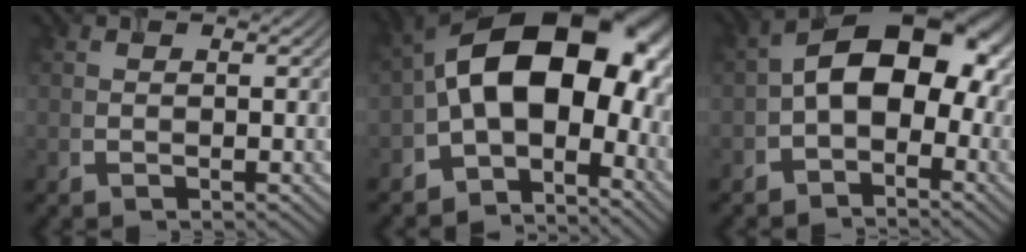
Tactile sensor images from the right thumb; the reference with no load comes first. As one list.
[{"total": 16.5, "force": [-1.8, 9.8, 13.1], "torque": [-0.204, 0.016, -0.041]}, {"total": 10.7, "force": [-1.0, 6.7, 8.3], "torque": [-0.126, 0.022, -0.028]}]